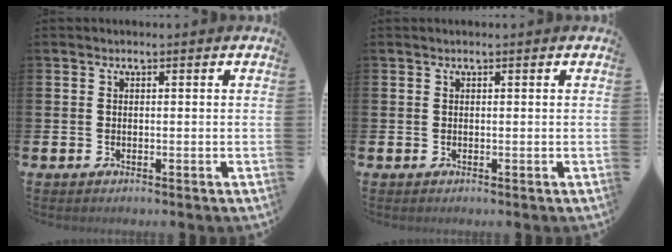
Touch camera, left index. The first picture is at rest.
{"total": 0.0}